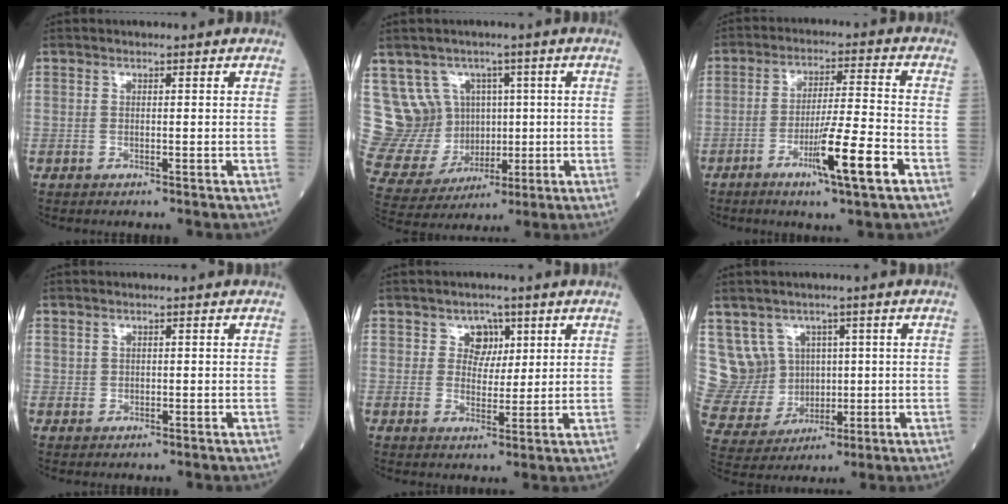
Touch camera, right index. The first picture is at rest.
{"total": 12.0, "force": [3.2, 10.8, 4.1], "torque": [-0.104, 0.044, 0.096]}
{"total": 9.9, "force": [-4.6, -0.3, 8.8], "torque": [-0.153, -0.012, -0.077]}
{"total": 0.7, "force": [0.3, 0.6, 0.2], "torque": [-0.001, 0.001, 0.006]}
{"total": 3.7, "force": [1.9, 3.0, 1.2], "torque": [-0.011, 0.004, 0.031]}
{"total": 9.4, "force": [2.9, 8.7, 2.2], "torque": [-0.068, 0.041, 0.085]}